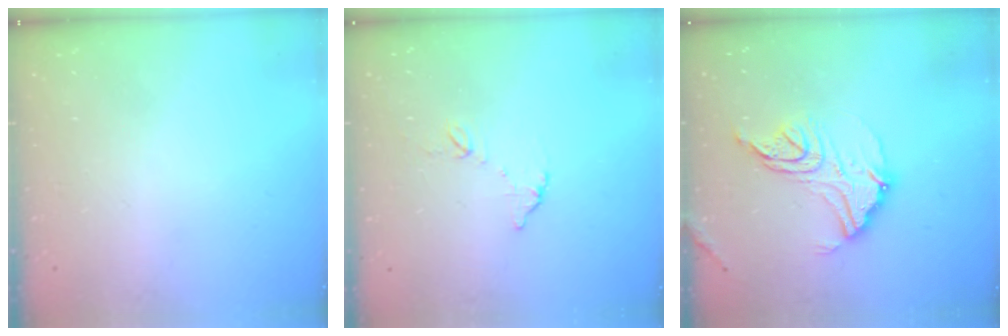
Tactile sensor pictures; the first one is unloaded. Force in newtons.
{"total": 5.8, "press": 5.8, "slide": 0.4}
{"total": 14.3, "press": 14.3, "slide": 1.0}